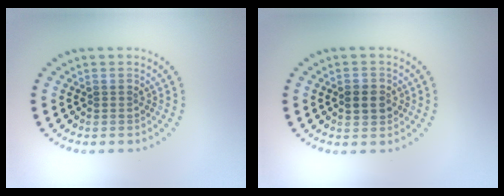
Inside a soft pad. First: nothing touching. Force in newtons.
{"total": 2.1, "press": 2.0, "slide": 0.2}